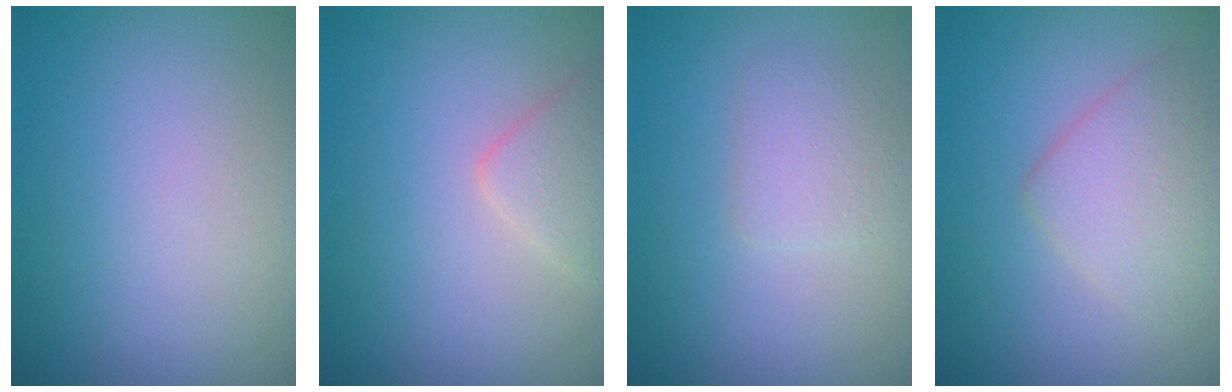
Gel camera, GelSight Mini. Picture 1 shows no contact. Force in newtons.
{"total": 2.2, "press": 2.2, "slide": 0.2}
{"total": 1.9, "press": 1.9, "slide": 0.0}
{"total": 3.4, "press": 3.4, "slide": 0.1}